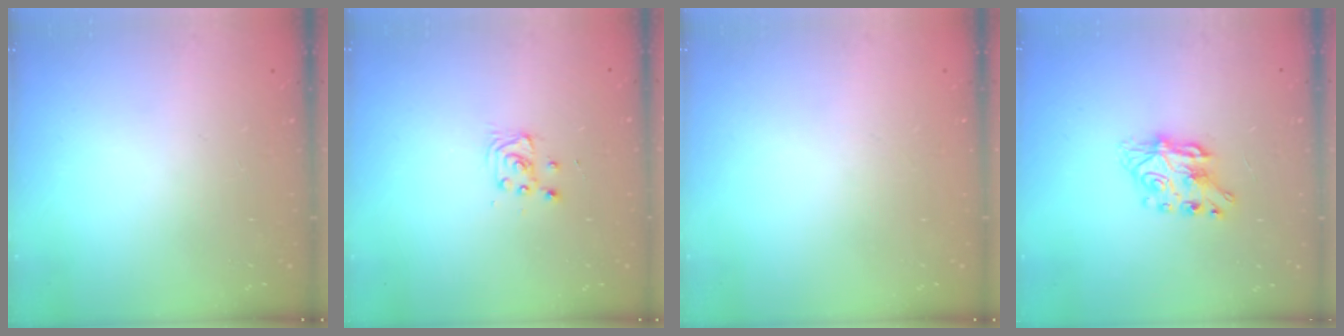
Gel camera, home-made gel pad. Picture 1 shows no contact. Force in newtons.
{"total": 3.2, "press": 3.2, "slide": 0.4}
{"total": 0.0}
{"total": 7.1, "press": 7.1, "slide": 0.2}